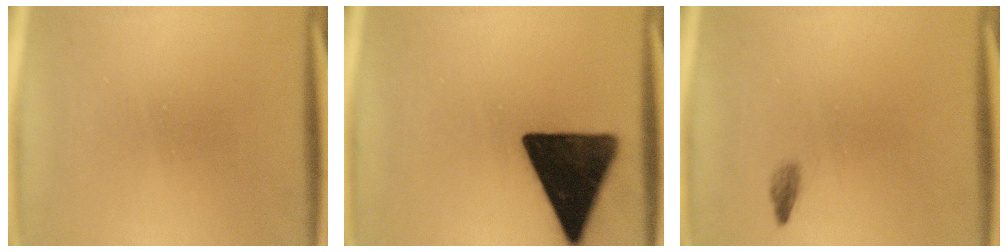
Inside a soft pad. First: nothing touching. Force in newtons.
{"total": 15.6}
{"total": 0.9}